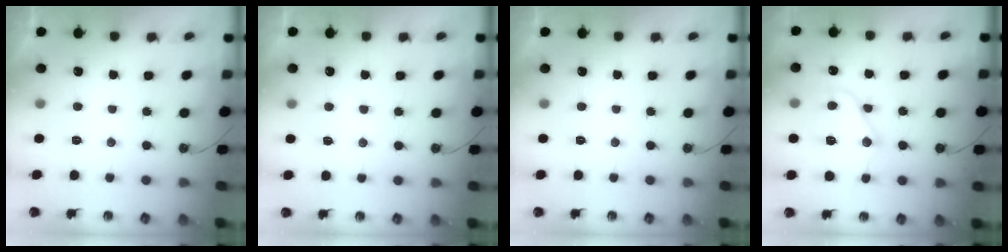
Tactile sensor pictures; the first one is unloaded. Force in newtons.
{"total": 6.2, "press": 6.2, "slide": 0.8}
{"total": 0.0}
{"total": 13.9, "press": 13.8, "slide": 1.4}